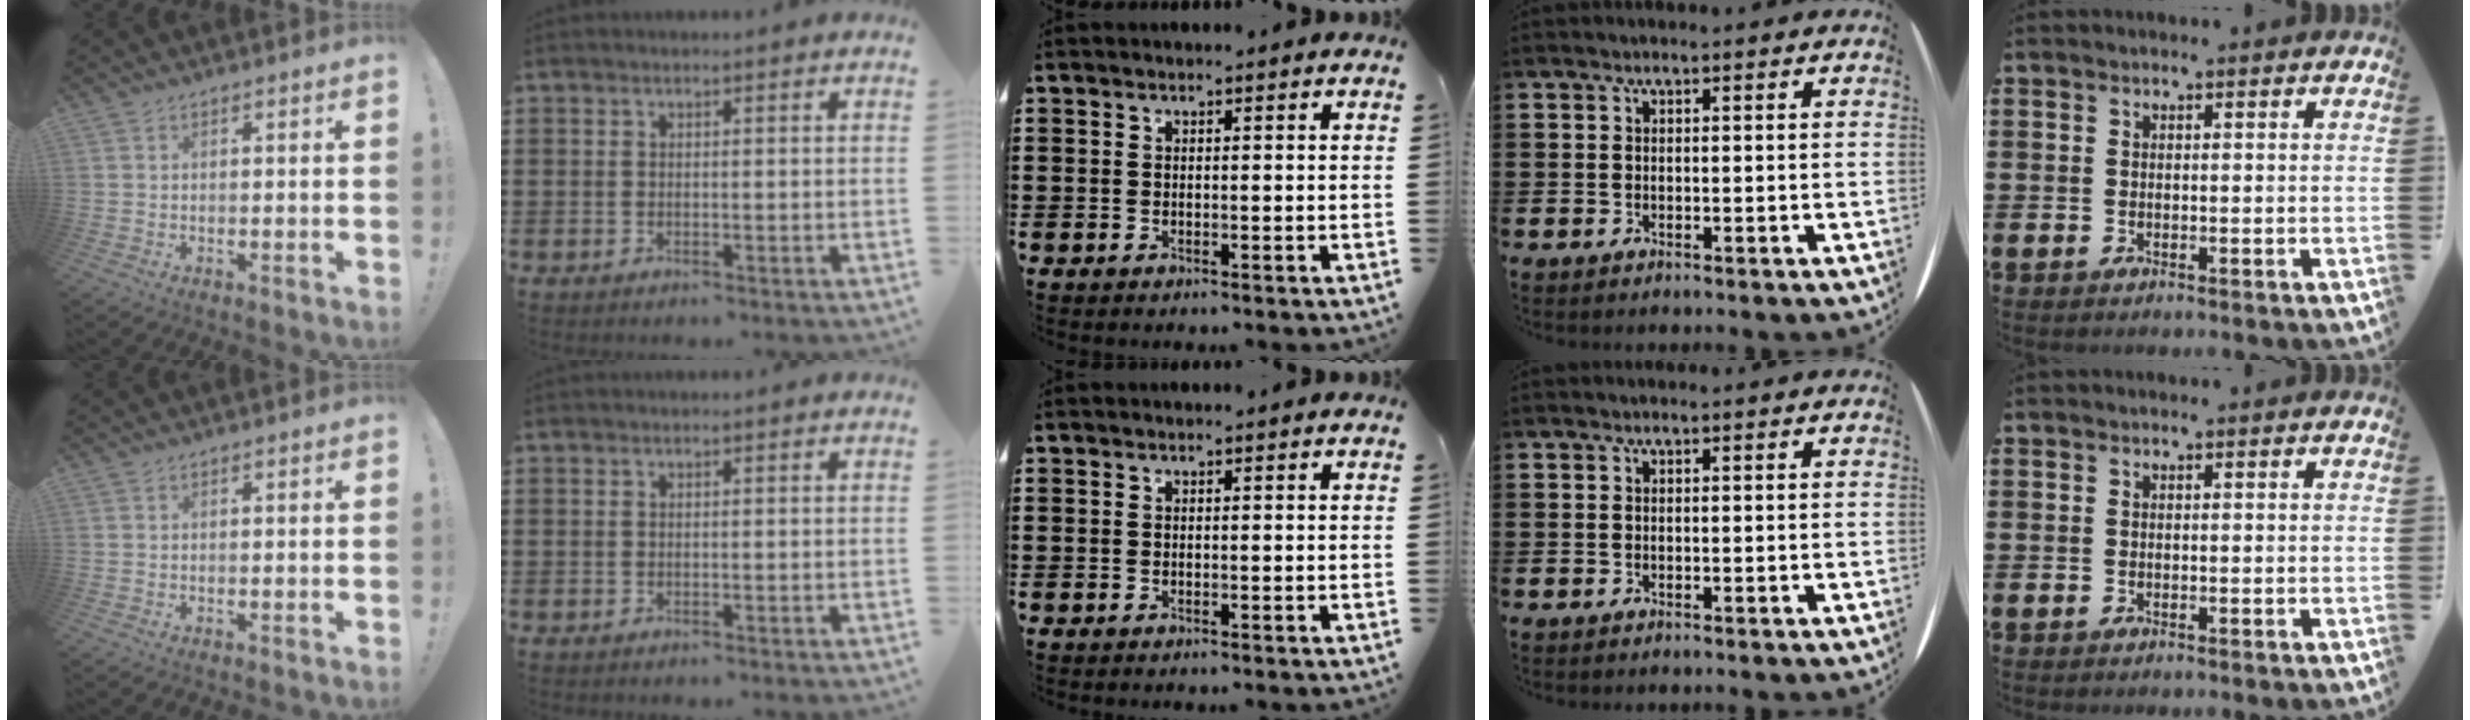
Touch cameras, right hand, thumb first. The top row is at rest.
{}